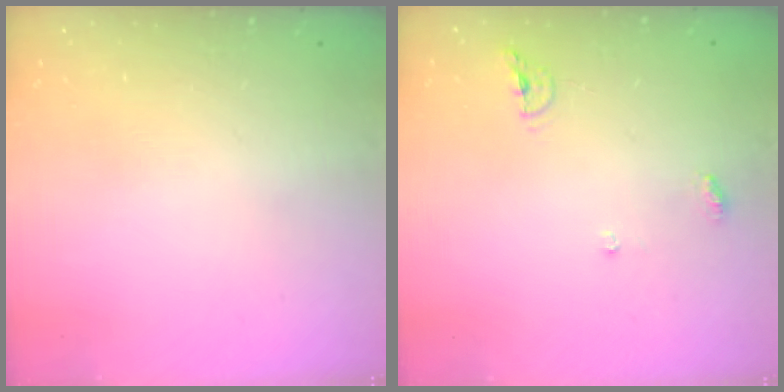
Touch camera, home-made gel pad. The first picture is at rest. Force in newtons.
{"total": 6.8, "press": 6.7, "slide": 0.6}